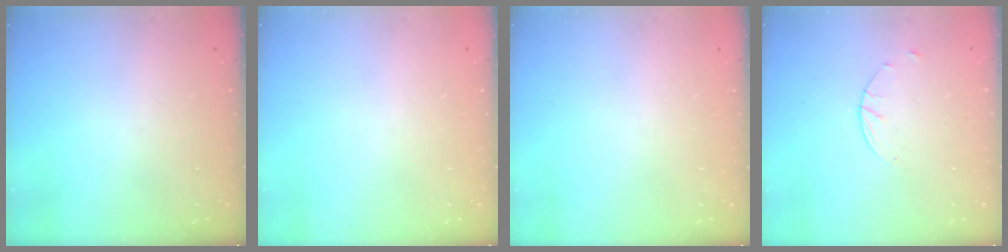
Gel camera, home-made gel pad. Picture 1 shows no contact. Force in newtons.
{"total": 0.0}
{"total": 0.0}
{"total": 1.7, "press": 1.7, "slide": 0.3}